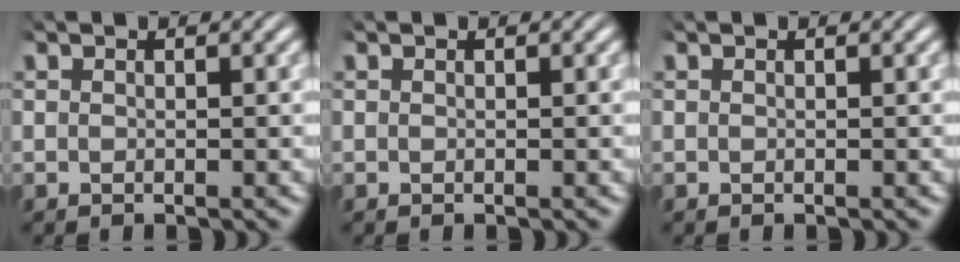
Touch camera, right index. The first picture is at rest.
{"total": 0.0}
{"total": 0.0}